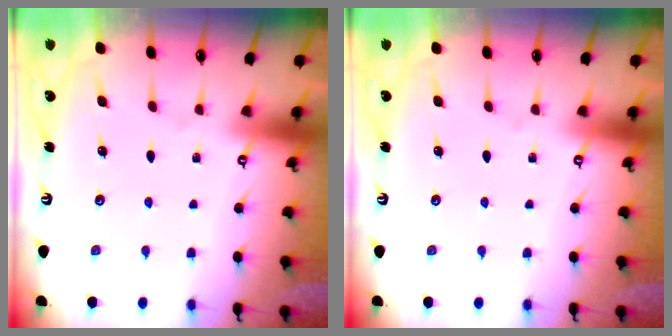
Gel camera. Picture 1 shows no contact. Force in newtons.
{"total": 0.0}